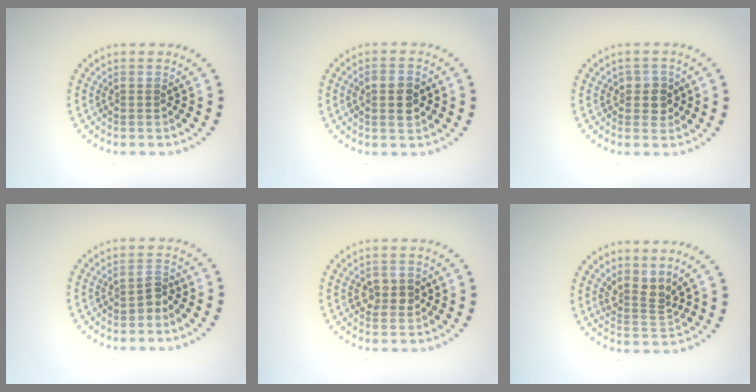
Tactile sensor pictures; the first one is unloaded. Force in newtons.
{"total": 2.8, "press": 2.8, "slide": 0.3}
{"total": 1.9, "press": 1.8, "slide": 0.6}
{"total": 1.4, "press": 1.2, "slide": 0.6}
{"total": 2.2, "press": 2.2, "slide": 0.4}
{"total": 2.6, "press": 1.7, "slide": 2.0}